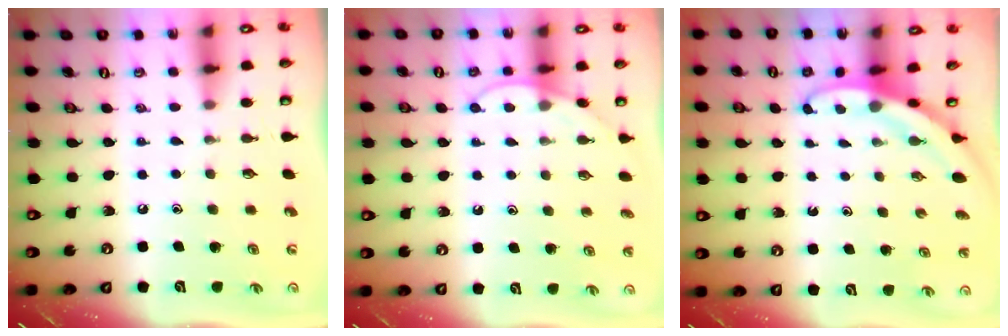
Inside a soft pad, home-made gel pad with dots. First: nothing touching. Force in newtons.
{"total": 6.2, "press": 6.1, "slide": 0.5}
{"total": 2.9, "press": 2.9, "slide": 0.2}